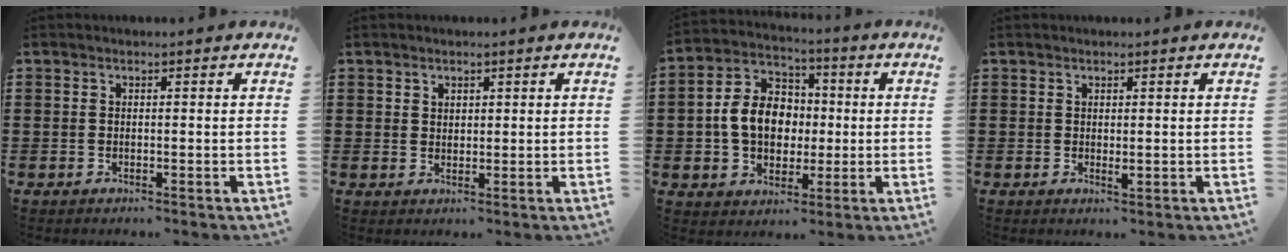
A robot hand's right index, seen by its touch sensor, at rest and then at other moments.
{"total": 1.7, "force": [1.2, 1.1, 0.2], "torque": [-0.006, 0.005, 0.024]}
{"total": 9.3, "force": [-0.5, 7.3, 5.7], "torque": [-0.140, 0.013, -0.015]}
{"total": 1.0, "force": [0.4, 0.4, 0.8], "torque": [-0.014, 0.001, 0.008]}